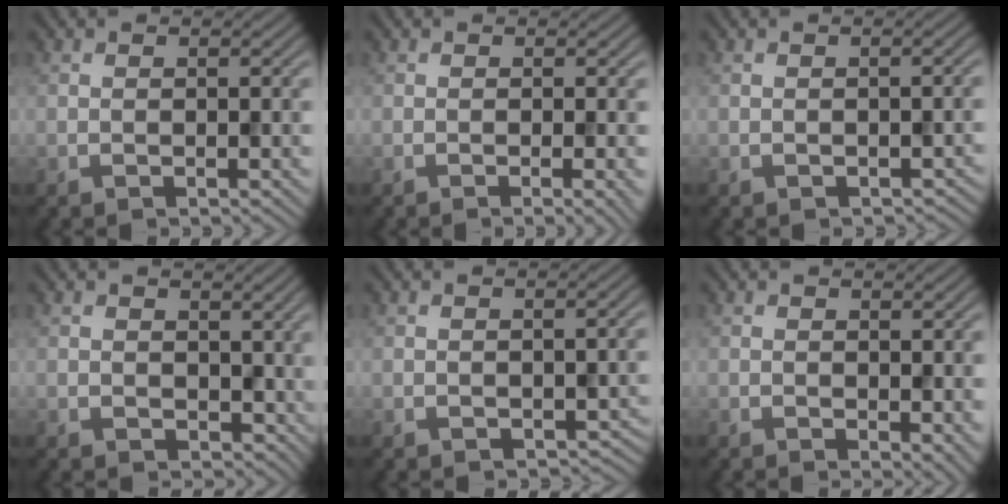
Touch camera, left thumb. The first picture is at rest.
{"total": 1.7, "force": [-0.4, 0.2, 1.6], "torque": [-0.024, -0.001, -0.009]}
{"total": 1.1, "force": [-0.6, 0.7, 0.7], "torque": [-0.012, -0.007, -0.007]}
{"total": 3.4, "force": [0.9, 2.6, 2.0], "torque": [-0.043, -0.008, 0.018]}
{"total": 1.9, "force": [-0.8, 1.4, 1.0], "torque": [-0.018, -0.014, -0.007]}
{"total": 2.1, "force": [0.1, 1.2, 1.7], "torque": [-0.020, -0.006, 0.005]}